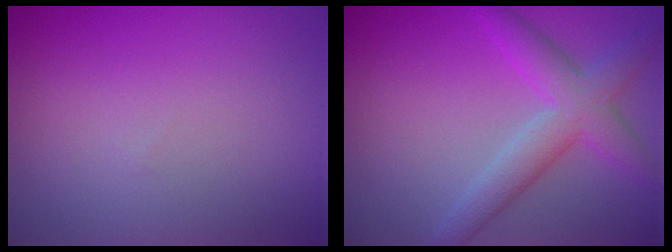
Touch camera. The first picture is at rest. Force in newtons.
{"total": 4.5, "press": 4.5, "slide": 0.2}